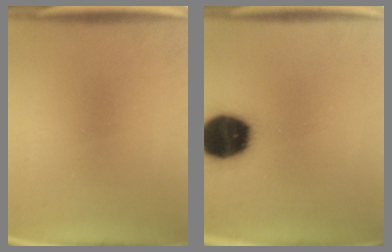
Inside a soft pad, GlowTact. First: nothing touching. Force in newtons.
{"total": 19.8}